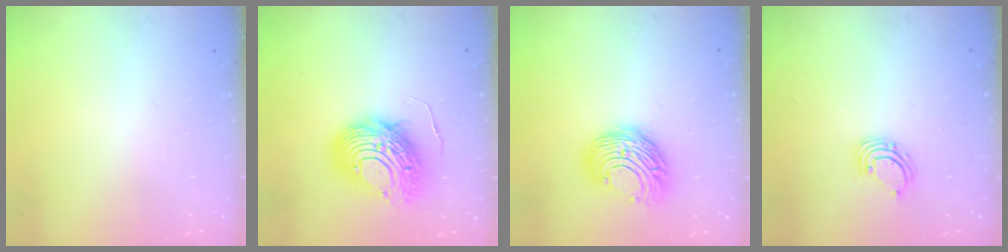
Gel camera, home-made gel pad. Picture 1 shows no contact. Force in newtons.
{"total": 13.2, "press": 13.1, "slide": 1.5}
{"total": 10.9, "press": 10.9, "slide": 0.6}
{"total": 2.2, "press": 2.2, "slide": 0.2}